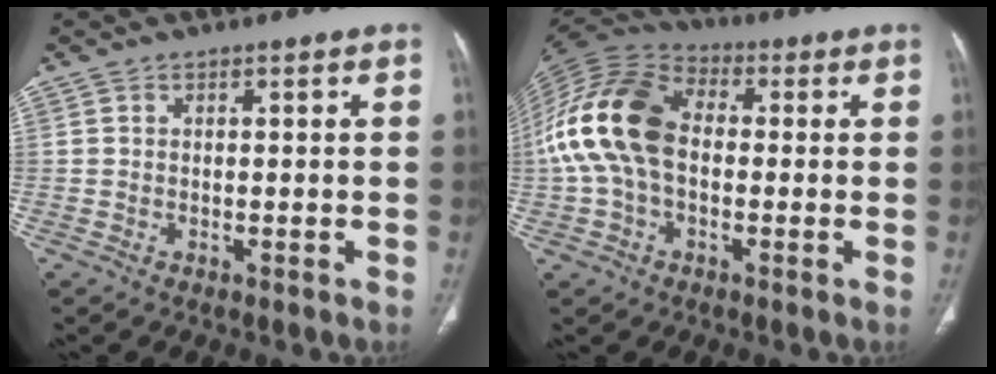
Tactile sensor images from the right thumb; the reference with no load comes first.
{"total": 17.0, "force": [-0.2, 11.1, 12.8], "torque": [-0.263, 0.035, -0.014]}